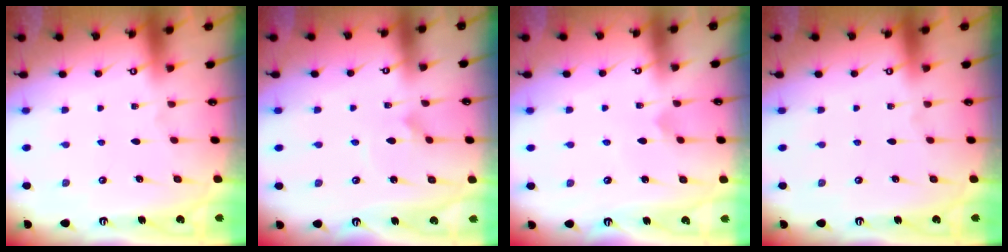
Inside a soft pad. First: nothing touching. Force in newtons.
{"total": 2.3, "press": 2.3, "slide": 0.1}
{"total": 2.9, "press": 2.9, "slide": 0.2}
{"total": 0.0}